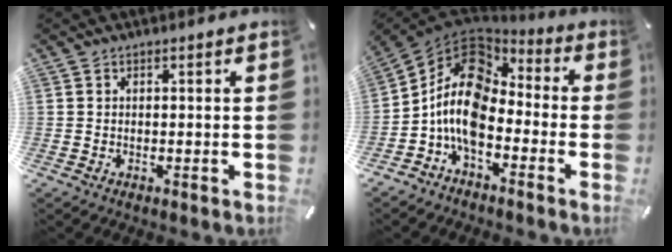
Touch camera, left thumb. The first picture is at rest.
{"total": 13.8, "force": [-3.6, 9.2, 9.7], "torque": [-0.216, 0.023, -0.073]}